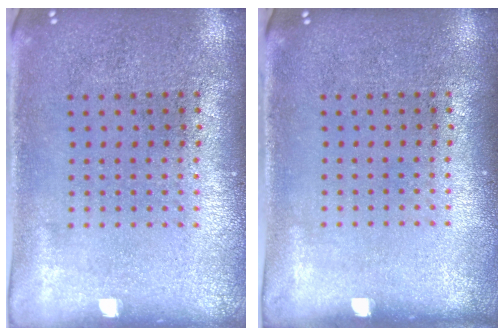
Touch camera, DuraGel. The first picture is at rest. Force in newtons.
{"total": 0.0}